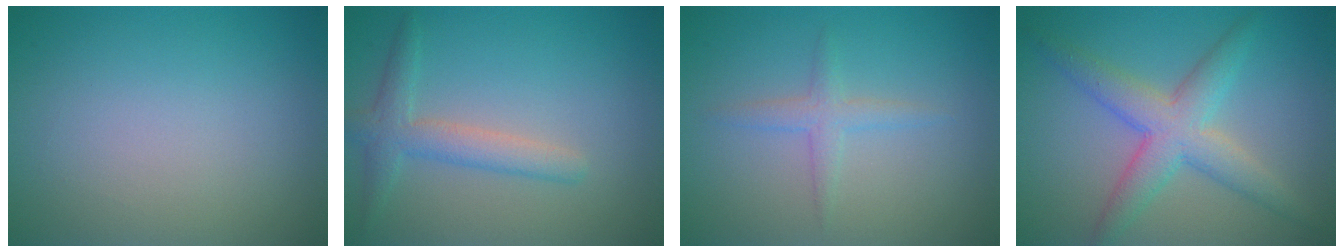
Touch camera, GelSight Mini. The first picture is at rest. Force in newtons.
{"total": 2.9, "press": 2.9, "slide": 0.1}
{"total": 1.7, "press": 1.7, "slide": 0.1}
{"total": 4.9, "press": 4.9, "slide": 0.1}